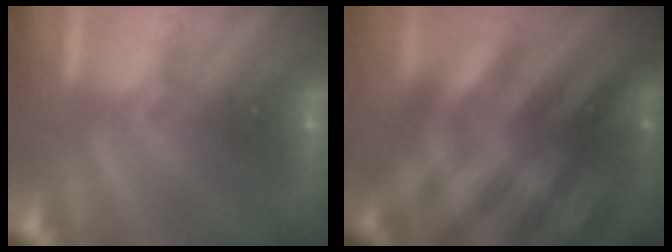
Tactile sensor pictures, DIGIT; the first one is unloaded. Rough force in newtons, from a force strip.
{"total": 2.9}